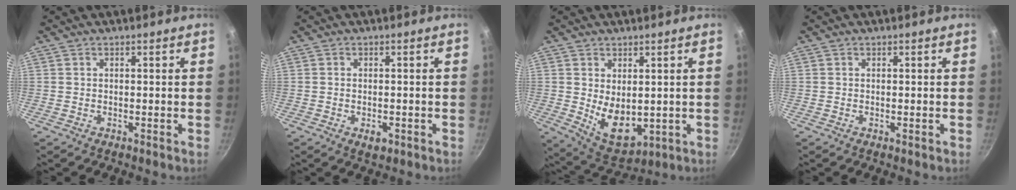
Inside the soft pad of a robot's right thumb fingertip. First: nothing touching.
{"total": 2.4, "force": [-0.9, 1.4, 1.6], "torque": [-0.025, 0.000, -0.012]}
{"total": 9.4, "force": [0.6, 6.0, 7.2], "torque": [-0.093, -0.024, 0.035]}
{"total": 0.0}